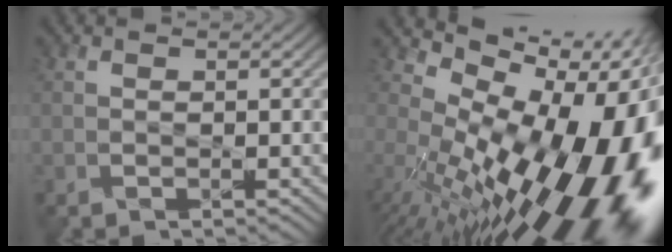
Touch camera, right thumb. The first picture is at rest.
{"total": 19.5, "force": [-1.2, 10.0, 16.7], "torque": [-0.227, -0.027, 0.002]}